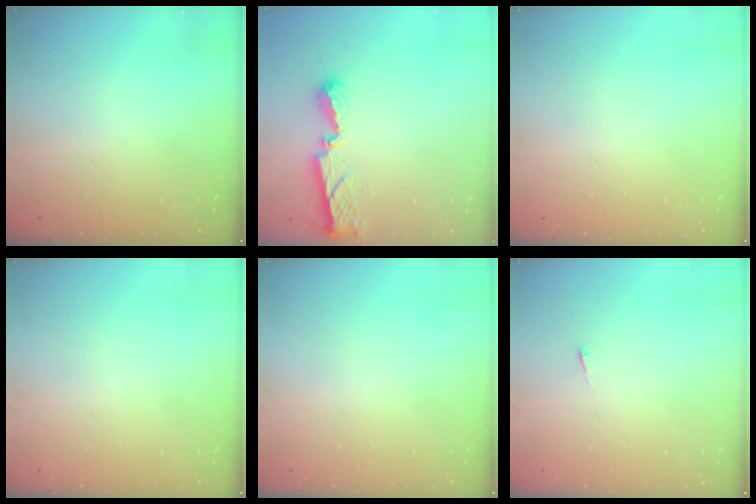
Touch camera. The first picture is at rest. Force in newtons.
{"total": 8.7, "press": 8.7, "slide": 0.4}
{"total": 0.0}
{"total": 0.0}
{"total": 0.0}
{"total": 2.6, "press": 2.5, "slide": 0.3}